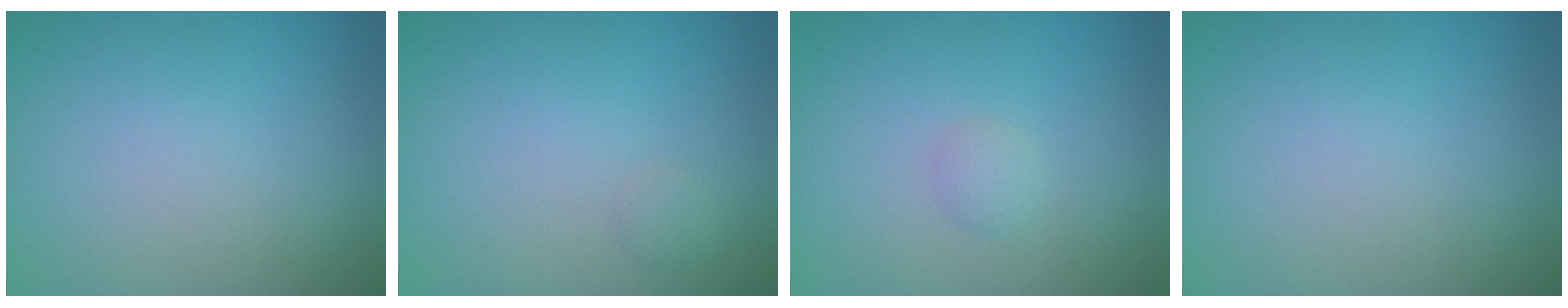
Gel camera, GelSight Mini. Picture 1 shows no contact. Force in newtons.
{"total": 0.6, "press": 0.6, "slide": 0.0}
{"total": 0.9, "press": 0.8, "slide": 0.1}
{"total": 0.0}